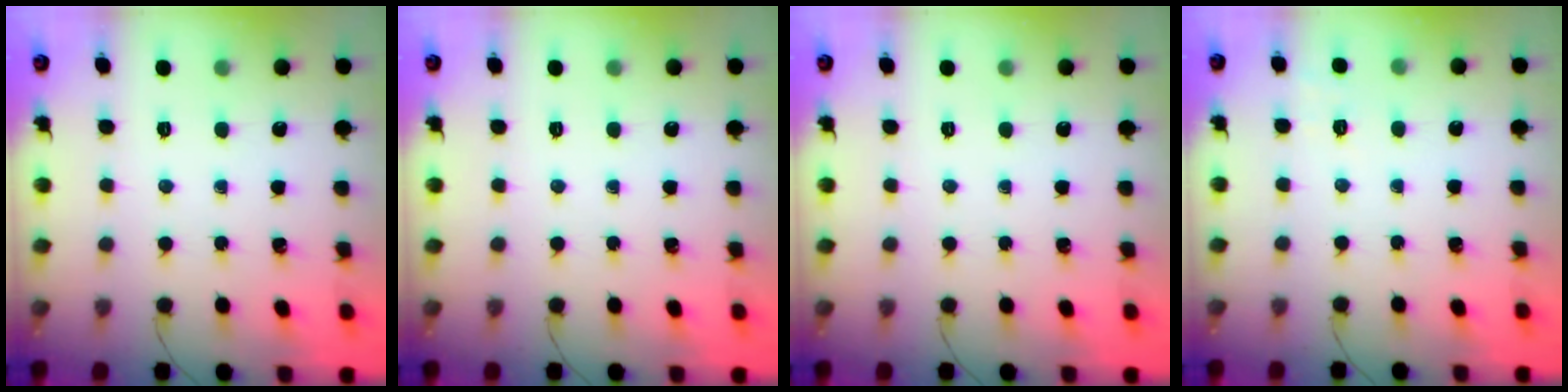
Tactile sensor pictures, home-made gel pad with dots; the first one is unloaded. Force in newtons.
{"total": 0.0}
{"total": 0.0}
{"total": 7.2, "press": 6.9, "slide": 1.9}